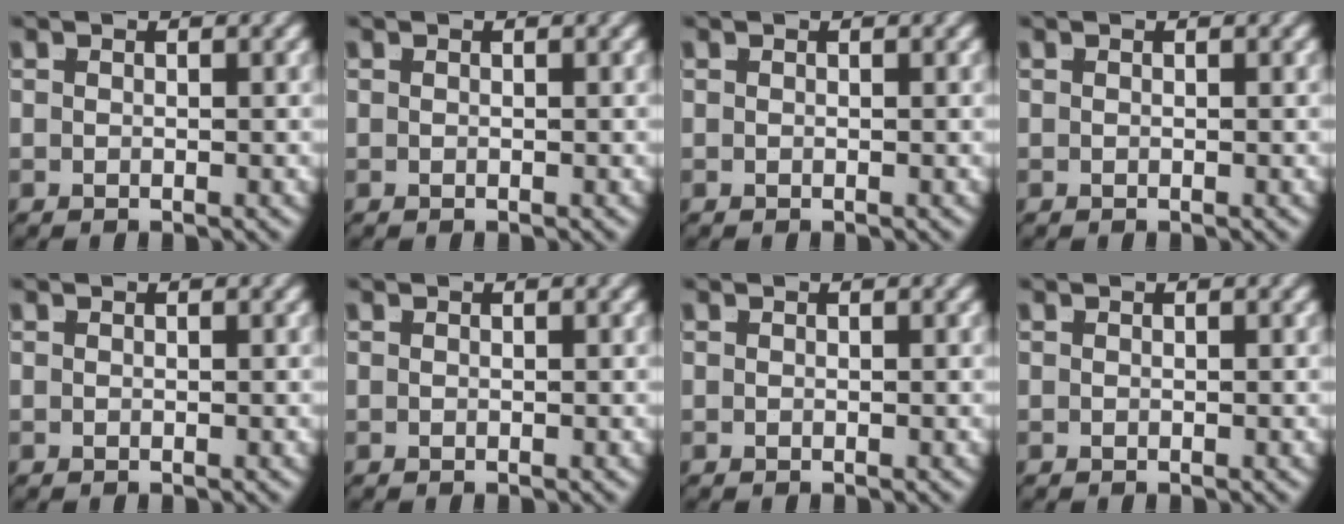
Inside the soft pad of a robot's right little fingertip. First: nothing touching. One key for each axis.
{"total": 0.0}
{"total": 0.0}
{"total": 0.0}
{"total": 0.0}
{"total": 0.0}
{"total": 0.0}
{"total": 0.0}